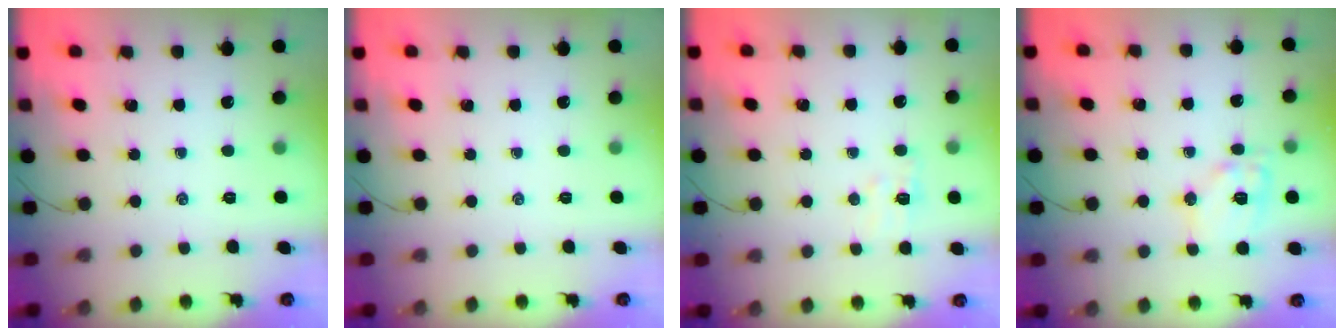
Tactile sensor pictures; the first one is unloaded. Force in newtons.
{"total": 0.0}
{"total": 5.2, "press": 5.0, "slide": 1.2}
{"total": 11.9, "press": 11.8, "slide": 1.3}